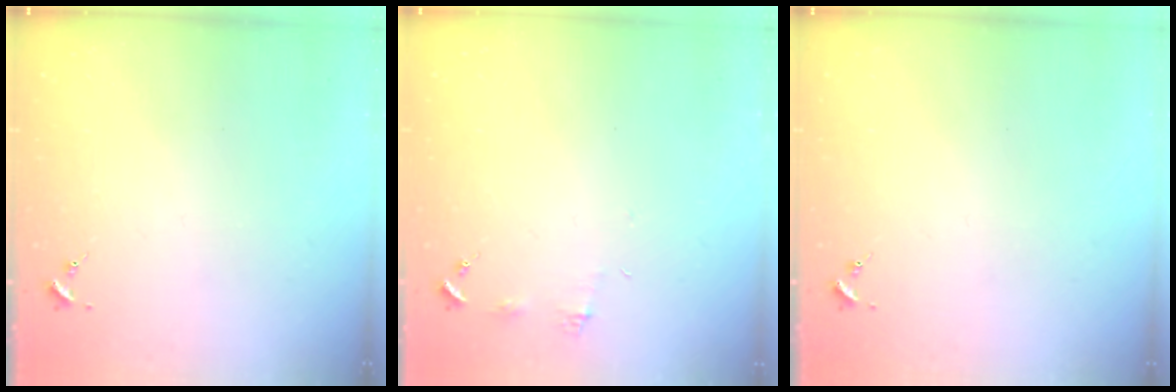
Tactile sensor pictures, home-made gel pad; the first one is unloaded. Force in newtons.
{"total": 4.5, "press": 4.5, "slide": 0.5}
{"total": 0.0}